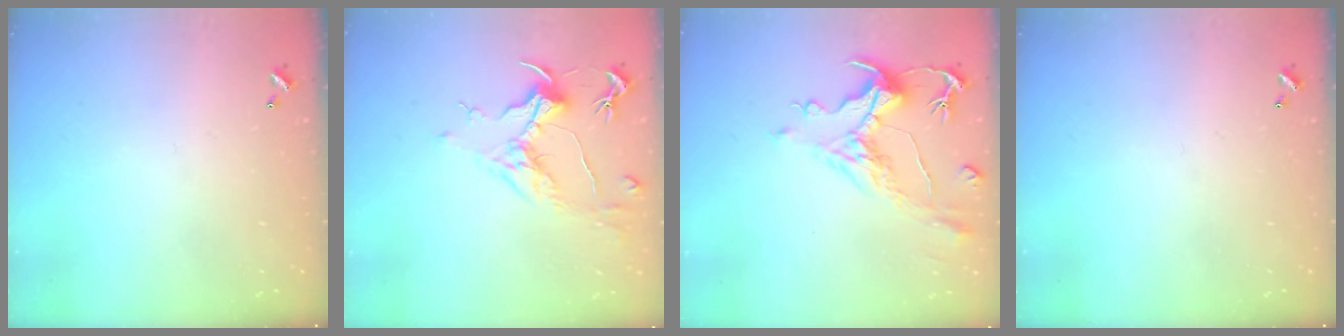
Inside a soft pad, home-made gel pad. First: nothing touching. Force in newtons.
{"total": 1.6, "press": 1.3, "slide": 0.8}
{"total": 1.5, "press": 0.4, "slide": 1.4}
{"total": 0.0}